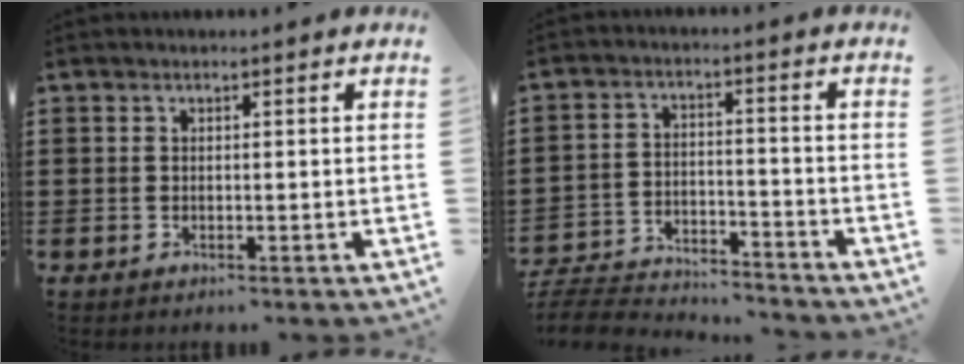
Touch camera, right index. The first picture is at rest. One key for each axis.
{"total": 5.6, "fx": -5.5, "fy": 0.7, "fz": 1.0, "tx": -0.027, "ty": 0.004, "tz": -0.111}